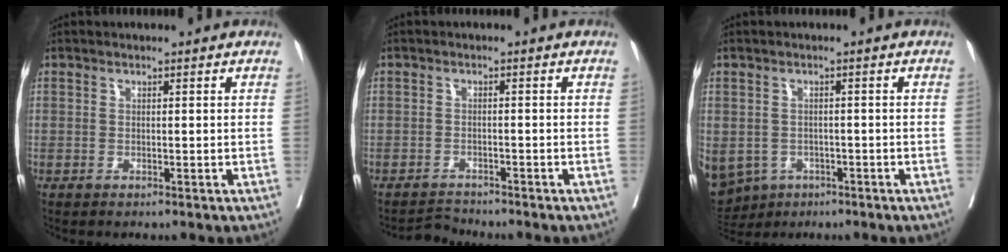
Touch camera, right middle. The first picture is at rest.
{"total": 2.1, "force": [-2.0, -0.2, -0.7], "torque": [0.012, -0.015, -0.032]}
{"total": 16.2, "force": [-7.2, 13.1, 6.2], "torque": [-0.206, -0.010, -0.092]}